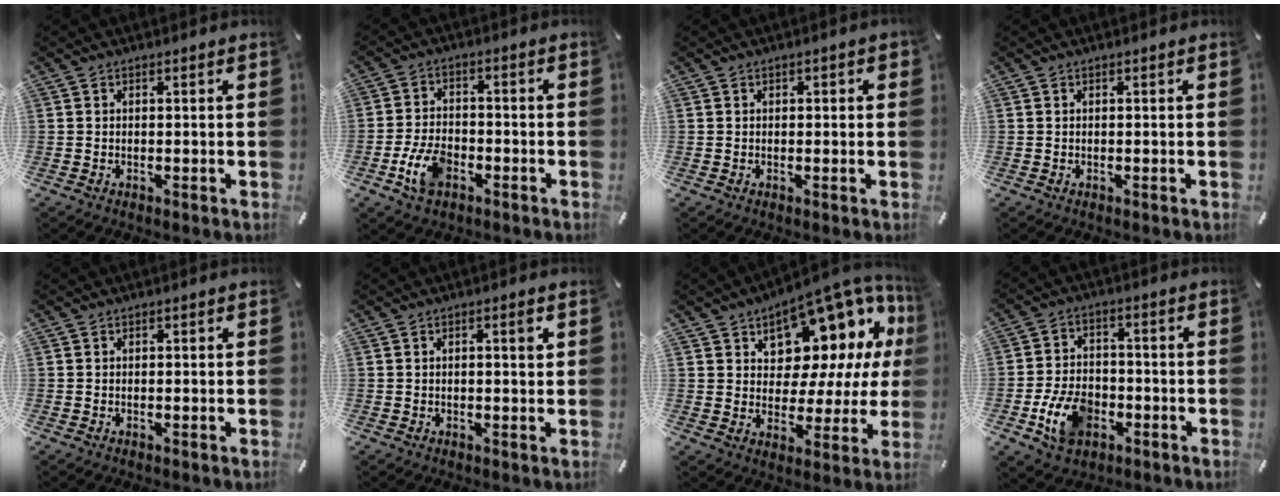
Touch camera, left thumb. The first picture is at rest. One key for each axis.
{"total": 8.4, "fx": -3.6, "fy": 5.3, "fz": 5.5, "tx": -0.122, "ty": 0.010, "tz": -0.066}
{"total": 0.7, "fx": 0.0, "fy": 0.6, "fz": 0.4, "tx": -0.007, "ty": 0.004, "tz": -0.001}
{"total": 0.0}
{"total": 0.0}
{"total": 2.2, "fx": 0.6, "fy": 0.6, "fz": 2.1, "tx": -0.025, "ty": -0.002, "tz": 0.005}
{"total": 13.5, "fx": 9.6, "fy": 7.7, "fz": 5.4, "tx": -0.069, "ty": -0.098, "tz": 0.166}
{"total": 10.9, "fx": -4.0, "fy": 7.7, "fz": 6.7, "tx": -0.135, "ty": 0.014, "tz": -0.068}